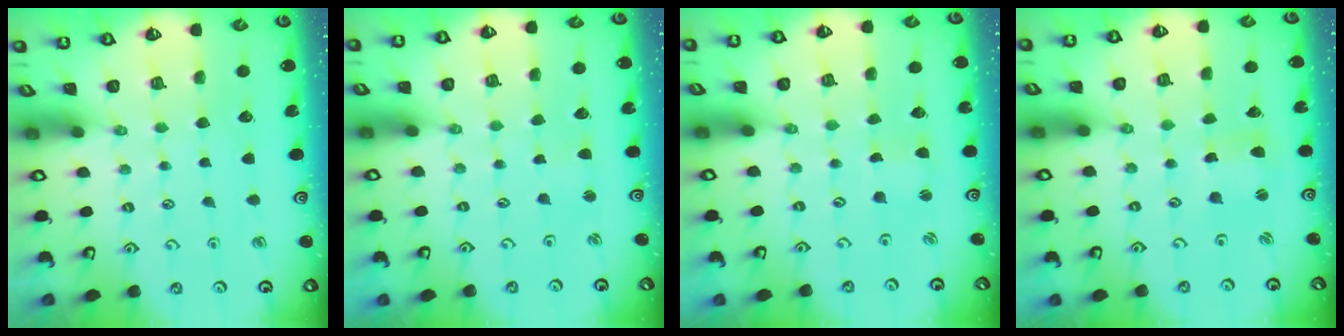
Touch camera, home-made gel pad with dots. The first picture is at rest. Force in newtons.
{"total": 1.4, "press": 1.3, "slide": 0.3}
{"total": 1.0, "press": 1.0, "slide": 0.0}
{"total": 3.0, "press": 2.9, "slide": 0.4}